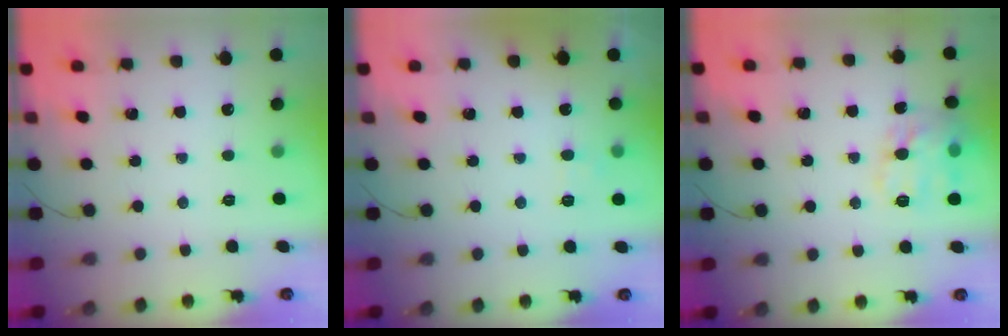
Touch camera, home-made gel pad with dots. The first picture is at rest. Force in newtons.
{"total": 3.9, "press": 3.5, "slide": 1.8}
{"total": 13.9, "press": 13.8, "slide": 1.0}